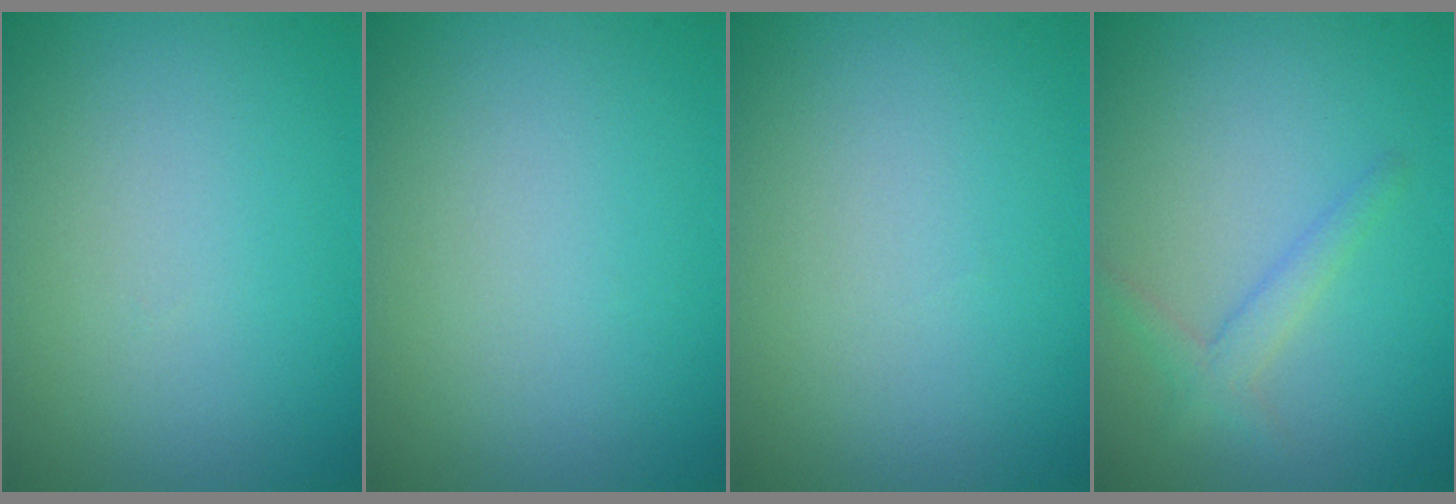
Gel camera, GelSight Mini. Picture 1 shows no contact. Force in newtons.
{"total": 0.0}
{"total": 0.0}
{"total": 1.7, "press": 1.7, "slide": 0.1}